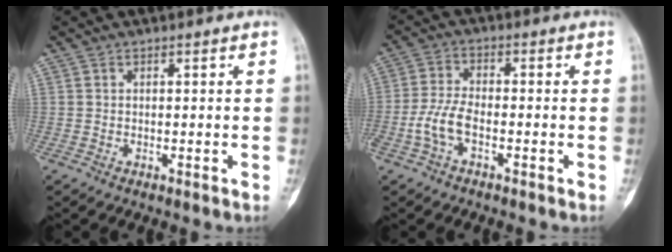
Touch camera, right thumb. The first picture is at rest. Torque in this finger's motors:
{"motor_torque": [0.34, 0.28, 1.12, -0.46, 0.13]}